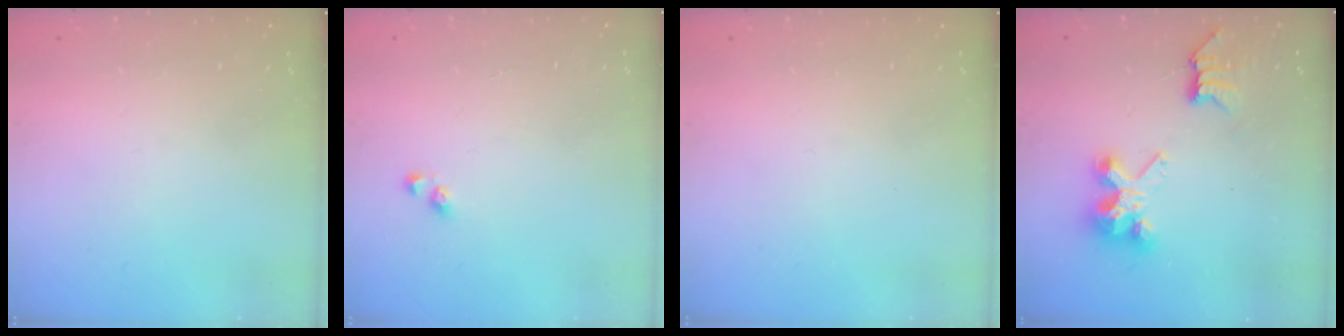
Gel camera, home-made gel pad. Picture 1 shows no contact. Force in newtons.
{"total": 3.1, "press": 3.1, "slide": 0.3}
{"total": 0.0}
{"total": 6.9, "press": 6.9, "slide": 0.0}